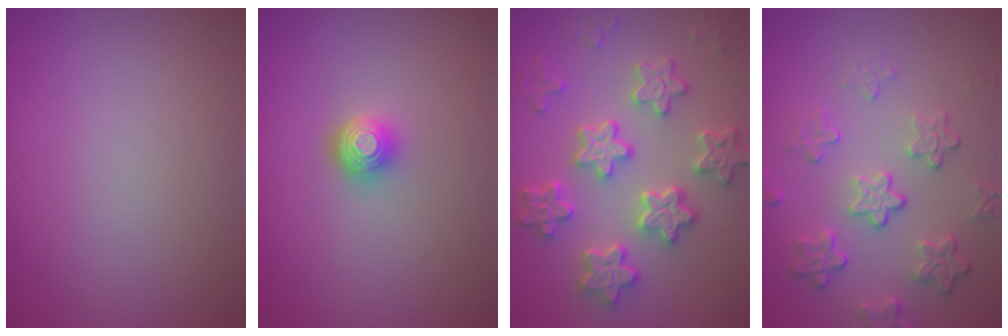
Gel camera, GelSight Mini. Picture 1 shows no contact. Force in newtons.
{"total": 2.1, "press": 1.5, "slide": 1.5}
{"total": 5.4, "press": 5.0, "slide": 2.2}
{"total": 4.5, "press": 3.3, "slide": 3.0}